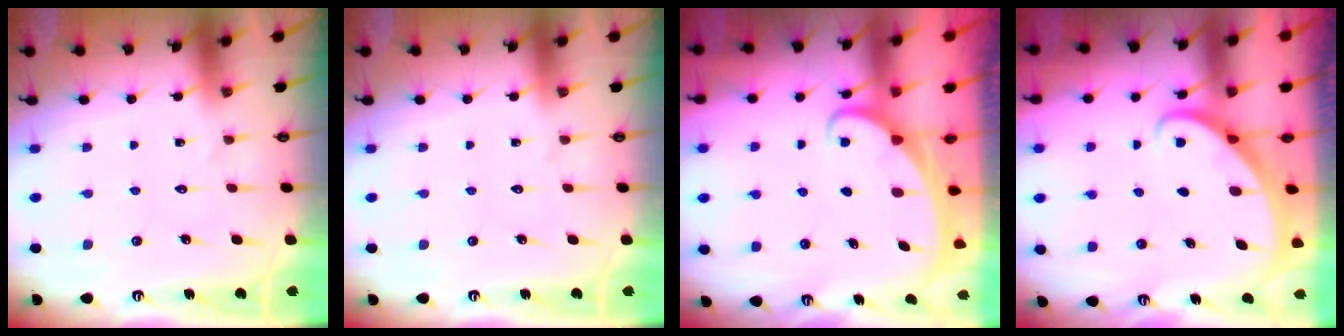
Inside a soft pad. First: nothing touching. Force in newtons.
{"total": 0.0}
{"total": 1.8, "press": 1.8, "slide": 0.2}
{"total": 2.8, "press": 2.8, "slide": 0.3}